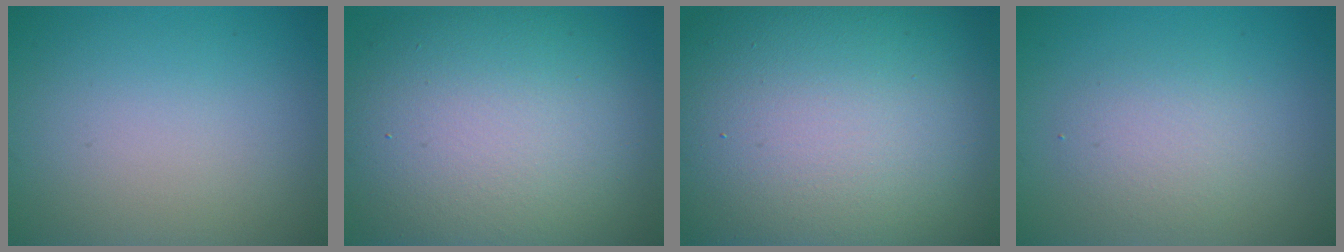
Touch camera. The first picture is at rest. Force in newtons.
{"total": 14.1, "press": 14.1, "slide": 0.8}
{"total": 21.0, "press": 21.0, "slide": 1.1}
{"total": 2.4, "press": 2.4, "slide": 0.2}